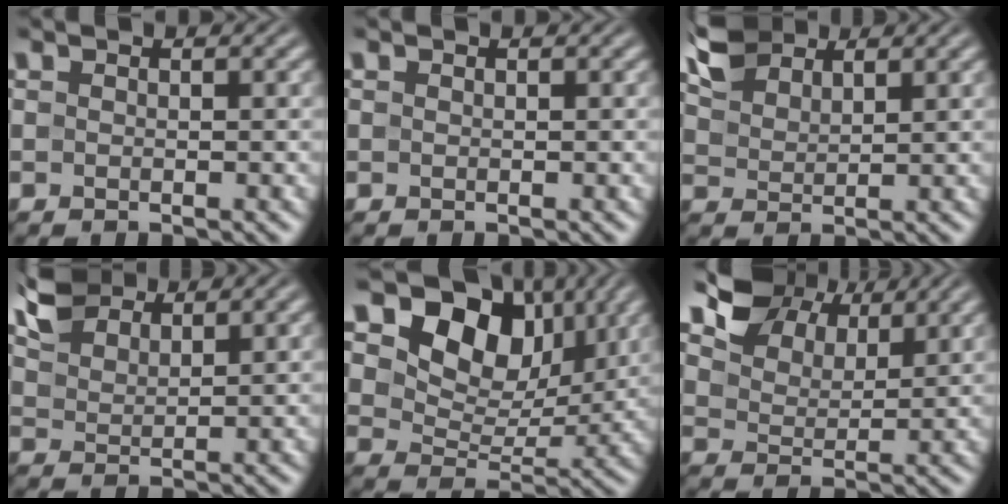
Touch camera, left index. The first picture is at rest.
{"total": 0.0}
{"total": 4.1, "force": [3.2, 2.0, 1.6], "torque": [-0.043, 0.010, 0.066]}
{"total": 4.7, "force": [3.9, 1.9, 1.7], "torque": [-0.050, 0.014, 0.079]}
{"total": 11.7, "force": [6.4, 7.4, 6.4], "torque": [-0.112, 0.010, 0.095]}
{"total": 6.5, "force": [5.0, 3.3, 2.6], "torque": [-0.062, 0.013, 0.089]}